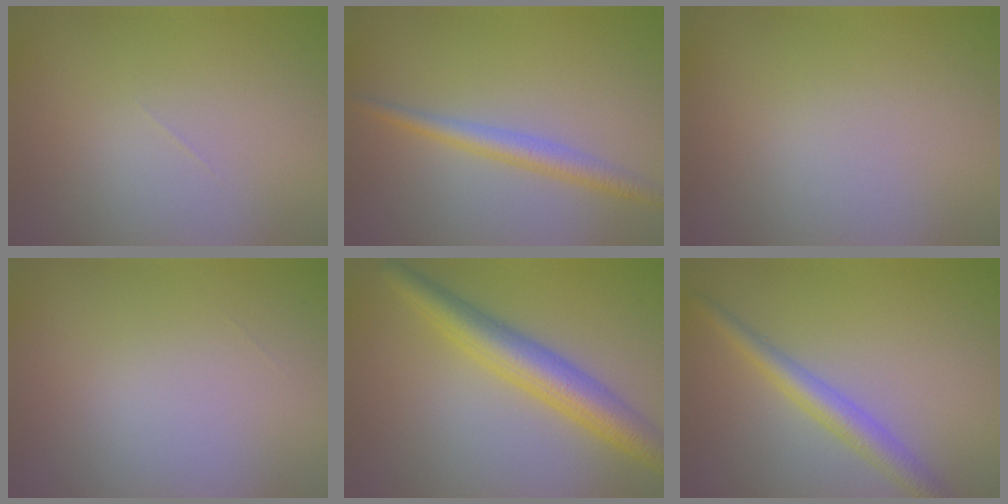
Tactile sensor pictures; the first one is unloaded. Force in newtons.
{"total": 2.5, "press": 2.5, "slide": 0.1}
{"total": 0.0}
{"total": 0.0}
{"total": 5.1, "press": 5.1, "slide": 0.2}
{"total": 3.3, "press": 3.3, "slide": 0.1}